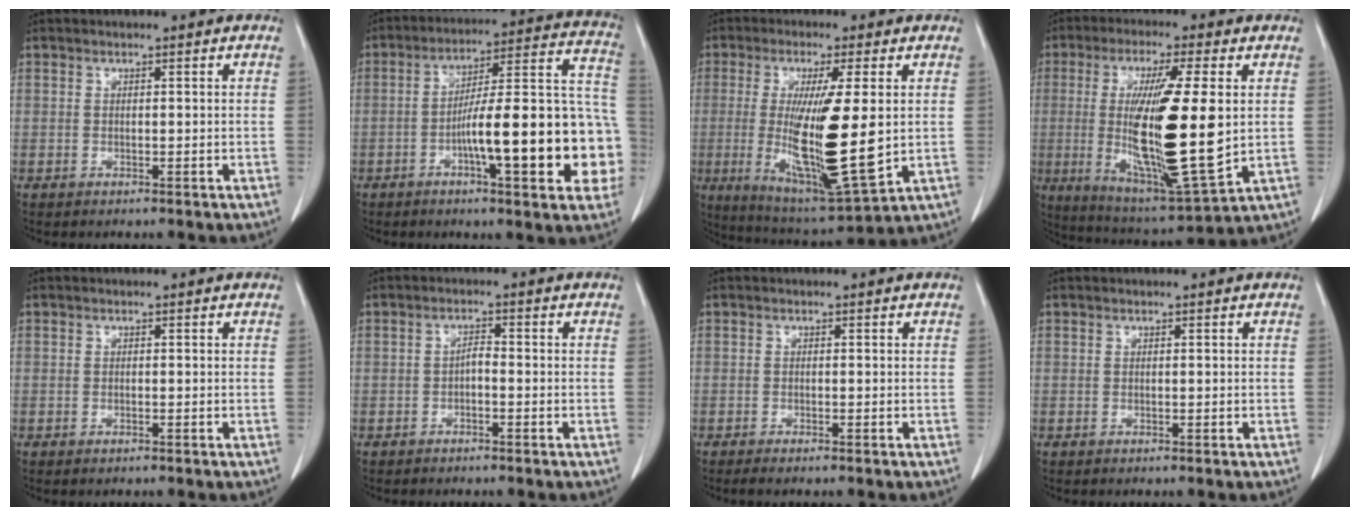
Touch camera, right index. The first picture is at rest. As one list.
[{"total": 20.5, "force": [-5.3, 3.6, 19.5], "torque": [-0.212, 0.040, -0.068]}, {"total": 17.3, "force": [-0.6, 1.8, 17.2], "torque": [-0.323, -0.036, -0.001]}, {"total": 19.5, "force": [0.3, 2.2, 19.4], "torque": [-0.363, -0.025, 0.011]}, {"total": 0.0}, {"total": 1.6, "force": [-0.7, 0.5, 1.4], "torque": [-0.023, 0.005, -0.013]}, {"total": 1.6, "force": [-1.3, 0.0, 0.9], "torque": [-0.012, -0.003, -0.018]}, {"total": 0.0}]